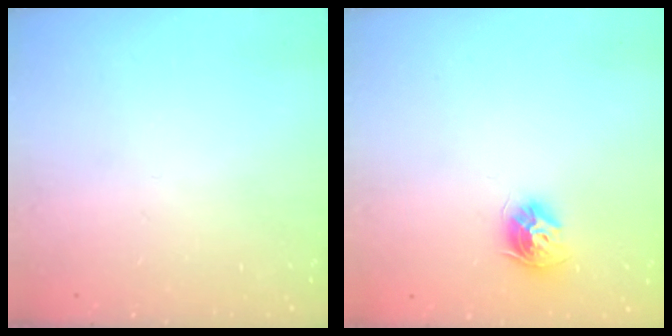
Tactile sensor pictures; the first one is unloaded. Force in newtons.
{"total": 9.3, "press": 9.3, "slide": 1.0}